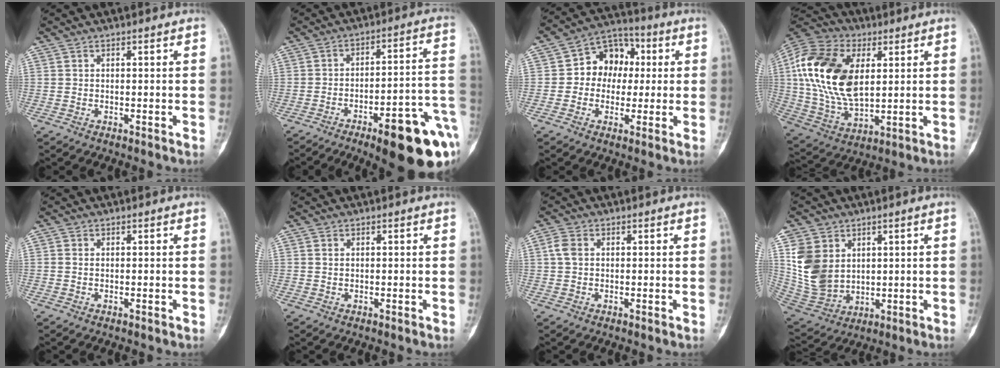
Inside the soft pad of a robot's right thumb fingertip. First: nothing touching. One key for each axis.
{"total": 20.4, "fx": -8.7, "fy": 5.6, "fz": 17.6, "tx": -0.177, "ty": 0.045, "tz": -0.112}
{"total": 10.6, "fx": 0.9, "fy": 8.5, "fz": 6.2, "tx": -0.049, "ty": 0.024, "tz": 0.000}
{"total": 22.3, "fx": 4.5, "fy": 13.3, "fz": 17.3, "tx": -0.345, "ty": -0.009, "tz": 0.079}
{"total": 0.6, "fx": 0.0, "fy": 0.4, "fz": 0.4, "tx": -0.010, "ty": 0.000, "tz": -0.001}
{"total": 0.6, "fx": 0.3, "fy": 0.3, "fz": 0.4, "tx": -0.007, "ty": 0.001, "tz": 0.006}
{"total": 2.6, "fx": 0.4, "fy": 1.8, "fz": 1.8, "tx": -0.041, "ty": 0.004, "tz": 0.004}
{"total": 12.1, "fx": 3.4, "fy": 9.4, "fz": 6.8, "tx": -0.113, "ty": -0.019, "tz": 0.087}